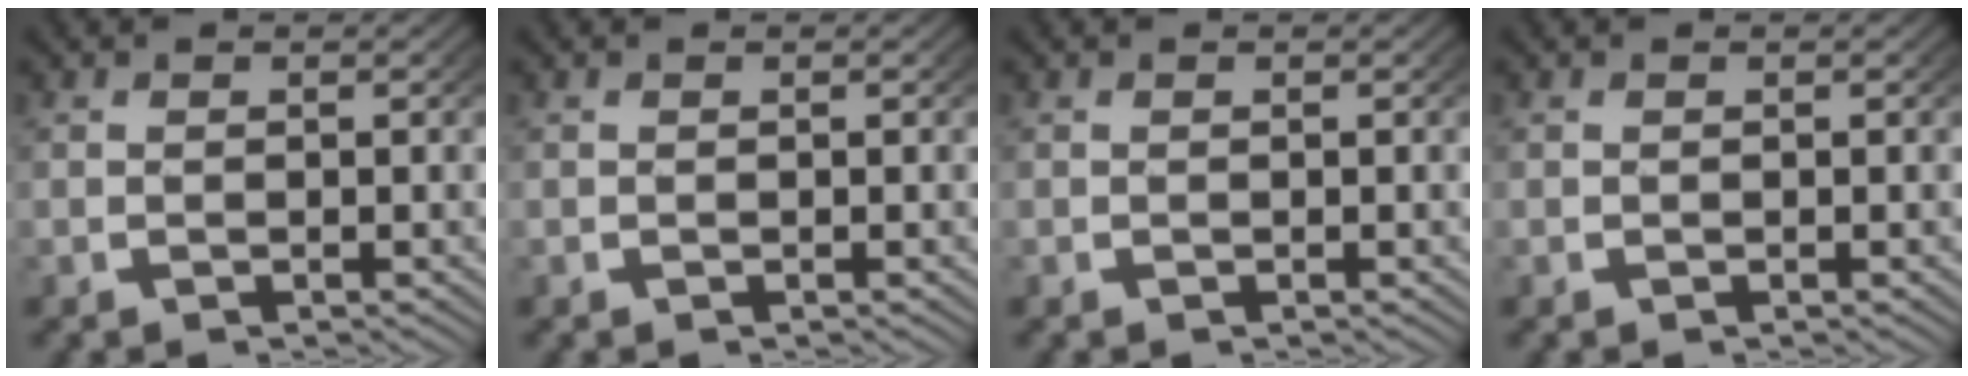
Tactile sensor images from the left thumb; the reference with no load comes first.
{"total": 0.0}
{"total": 0.0}
{"total": 0.0}